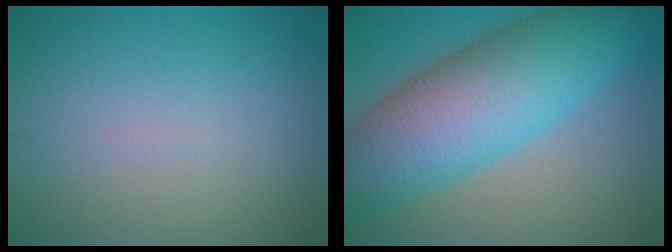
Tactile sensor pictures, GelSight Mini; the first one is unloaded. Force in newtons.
{"total": 12.2, "press": 12.2, "slide": 0.1}